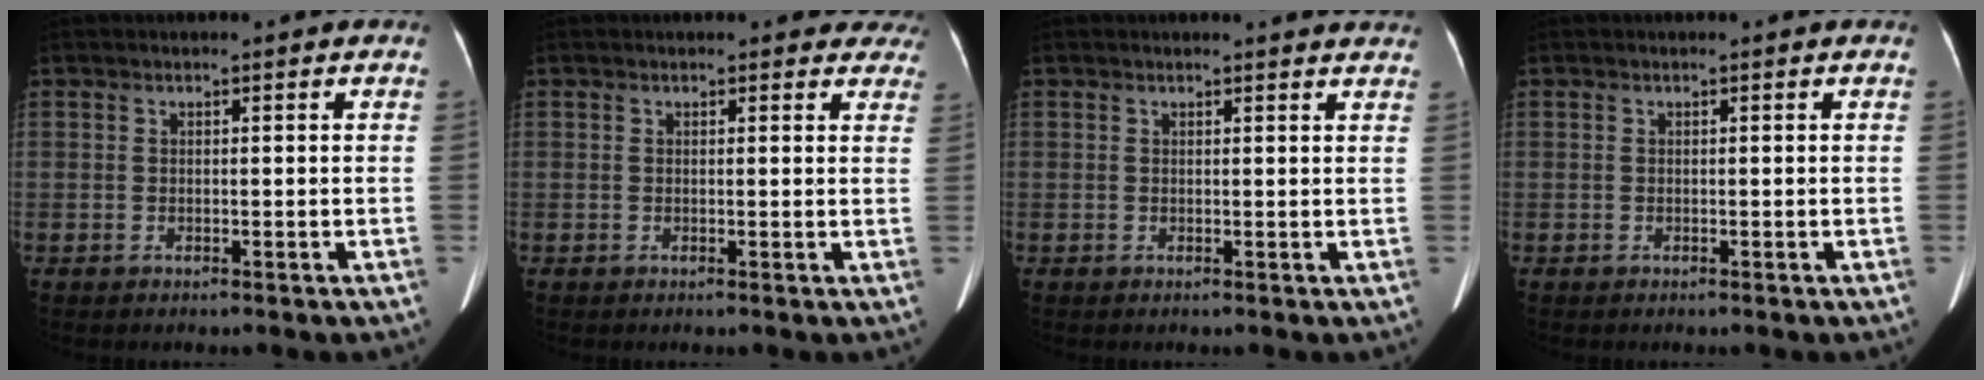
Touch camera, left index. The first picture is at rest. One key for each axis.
{"total": 5.6, "fx": 5.1, "fy": 2.3, "fz": 0.8, "tx": 0.023, "ty": -0.010, "tz": 0.027}
{"total": 4.1, "fx": 4.0, "fy": 0.3, "fz": 0.8, "tx": -0.011, "ty": -0.002, "tz": 0.027}
{"total": 0.0}